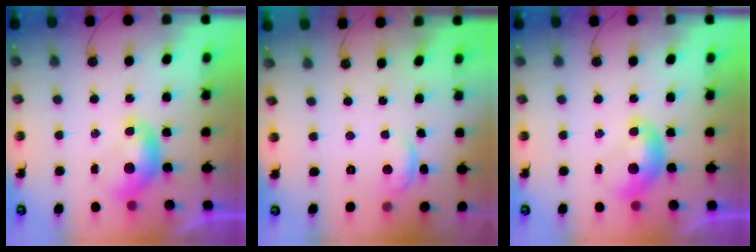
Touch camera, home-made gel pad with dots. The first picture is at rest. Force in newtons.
{"total": 0.6, "press": 0.2, "slide": 0.6}
{"total": 0.0}